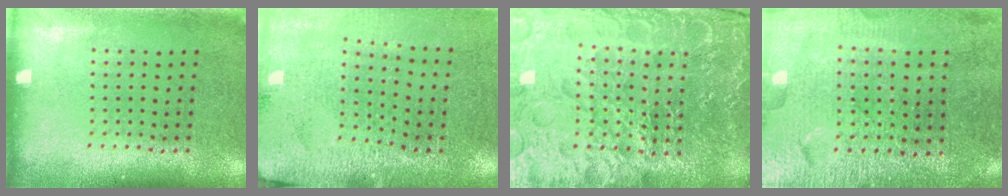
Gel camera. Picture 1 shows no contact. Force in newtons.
{"total": 2.8, "press": 2.8, "slide": 0.1}
{"total": 6.1, "press": 5.5, "slide": 2.7}
{"total": 3.3, "press": 3.3, "slide": 0.2}